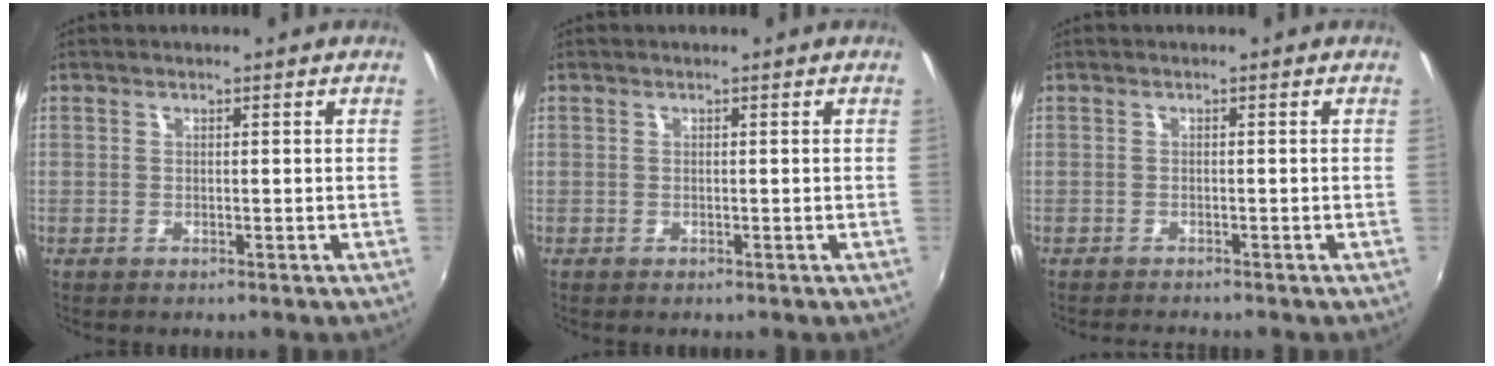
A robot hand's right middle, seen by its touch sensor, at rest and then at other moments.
{"total": 0.0}
{"total": 1.8, "force": [-1.8, 0.0, 0.4], "torque": [-0.013, -0.013, -0.032]}